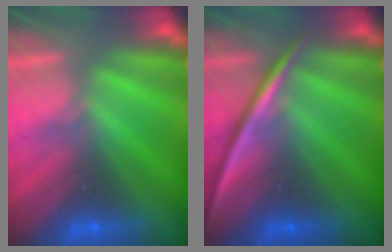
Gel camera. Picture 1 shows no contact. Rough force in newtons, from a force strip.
{"total": 2.2}